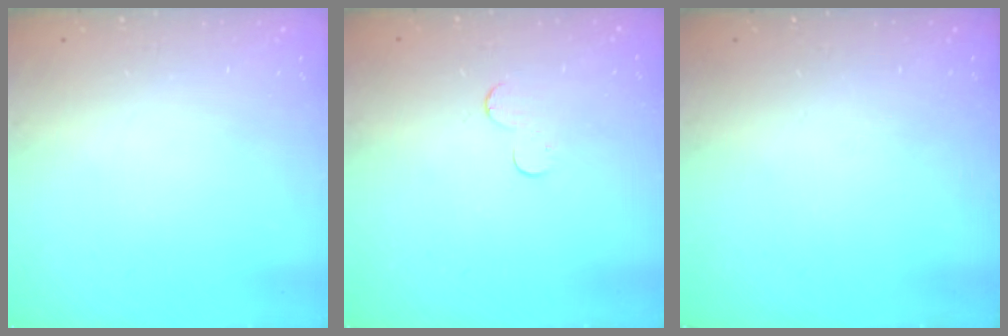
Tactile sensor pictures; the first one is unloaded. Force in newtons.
{"total": 4.4, "press": 4.4, "slide": 0.4}
{"total": 0.0}